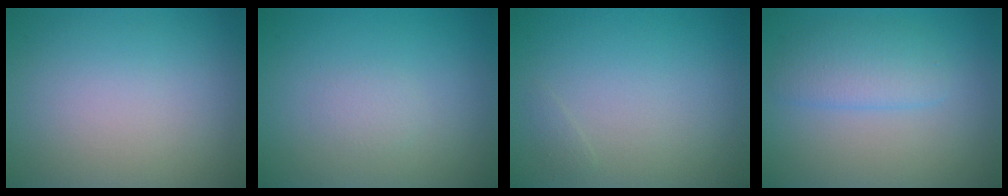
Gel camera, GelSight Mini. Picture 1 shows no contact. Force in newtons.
{"total": 0.8, "press": 0.8, "slide": 0.1}
{"total": 0.5, "press": 0.5, "slide": 0.1}
{"total": 2.8, "press": 2.8, "slide": 0.1}